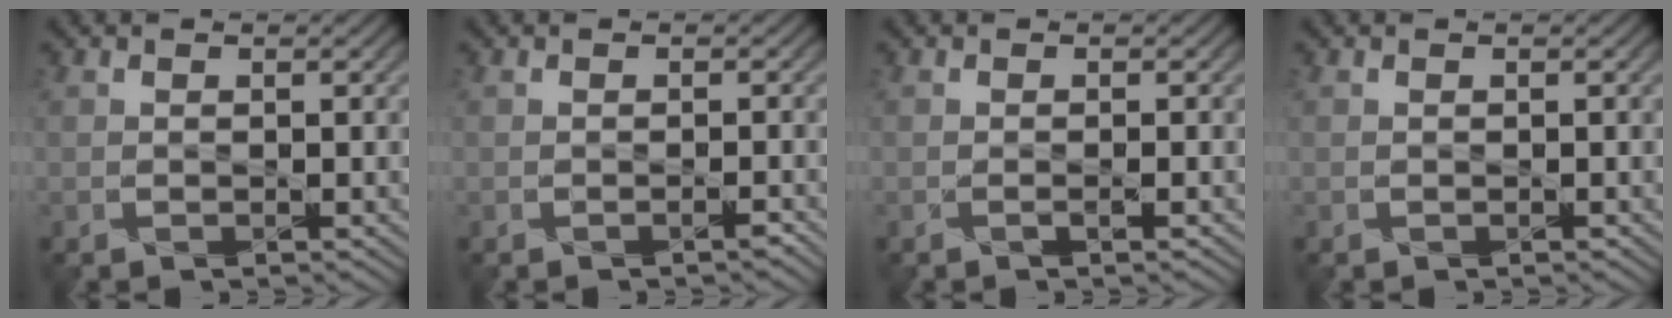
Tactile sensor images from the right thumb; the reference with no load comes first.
{"total": 0.8, "force": [-0.5, 0.0, 0.6], "torque": [-0.009, 0.002, -0.011]}
{"total": 0.6, "force": [-0.2, 0.0, 0.6], "torque": [-0.009, -0.001, -0.006]}
{"total": 0.0}